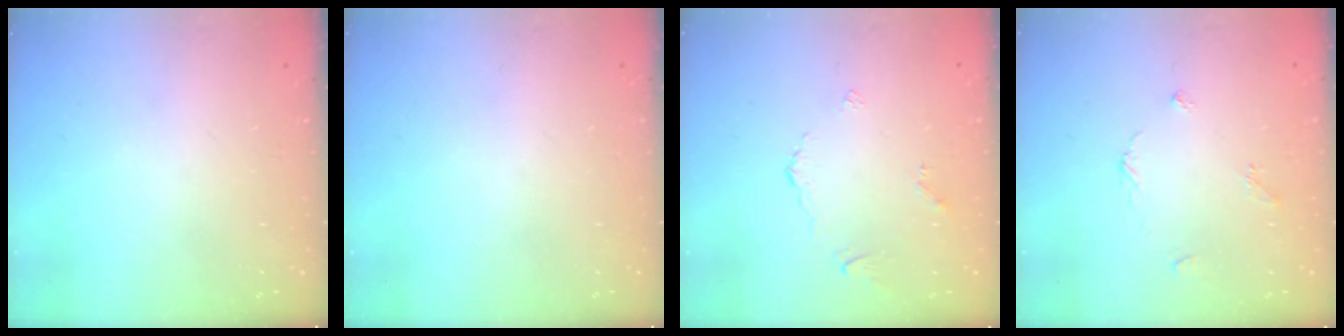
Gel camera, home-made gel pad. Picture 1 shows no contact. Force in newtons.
{"total": 0.0}
{"total": 2.6, "press": 2.6, "slide": 0.6}
{"total": 2.9, "press": 2.9, "slide": 0.4}